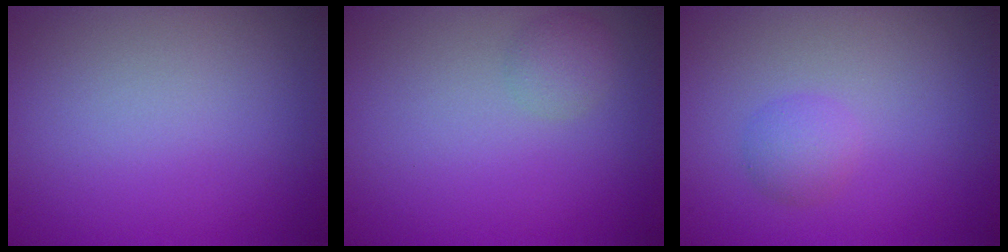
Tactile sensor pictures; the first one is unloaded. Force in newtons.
{"total": 1.4, "press": 1.4, "slide": 0.0}
{"total": 1.6, "press": 1.6, "slide": 0.0}